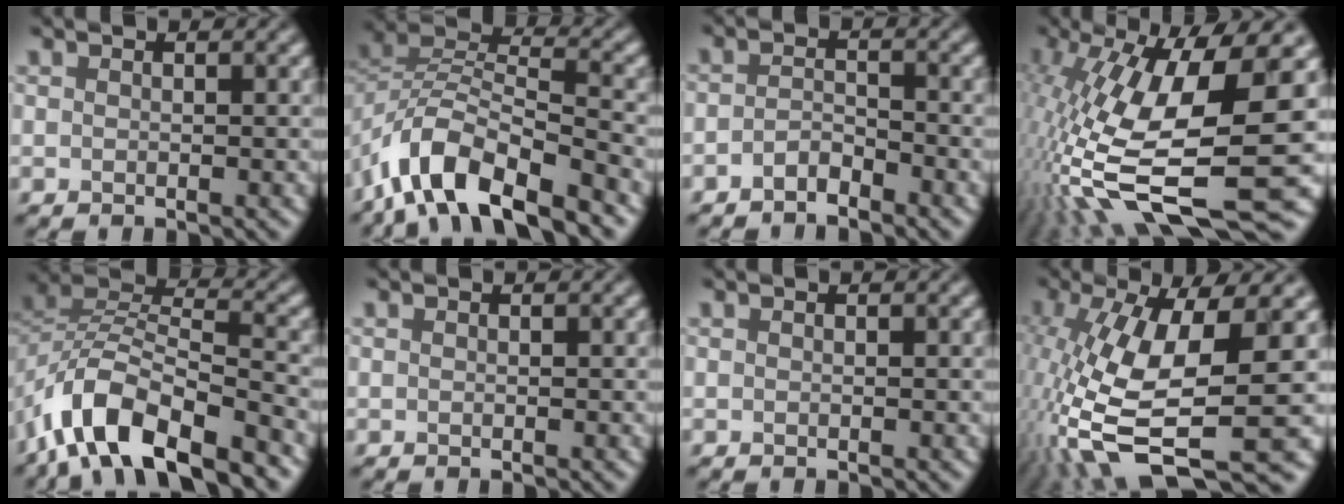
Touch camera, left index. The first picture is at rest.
{"total": 9.4, "force": [-7.2, 3.5, 4.9], "torque": [-0.092, -0.003, -0.129]}
{"total": 2.2, "force": [-2.2, 0.0, 0.1], "torque": [-0.013, 0.002, -0.029]}
{"total": 14.6, "force": [-2.3, 3.8, 13.9], "torque": [-0.277, 0.002, -0.017]}
{"total": 10.6, "force": [-7.8, 4.2, 5.9], "torque": [-0.109, -0.002, -0.136]}
{"total": 0.0}
{"total": 0.0}
{"total": 12.2, "force": [-3.2, 3.4, 11.3], "torque": [-0.240, -0.010, -0.031]}